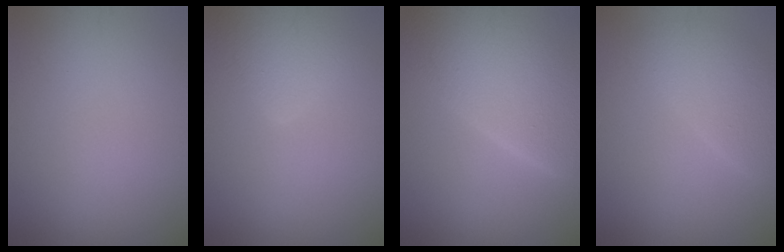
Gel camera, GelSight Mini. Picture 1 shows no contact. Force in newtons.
{"total": 4.0, "press": 4.0, "slide": 0.3}
{"total": 8.6, "press": 8.6, "slide": 0.4}
{"total": 2.9, "press": 2.9, "slide": 0.2}